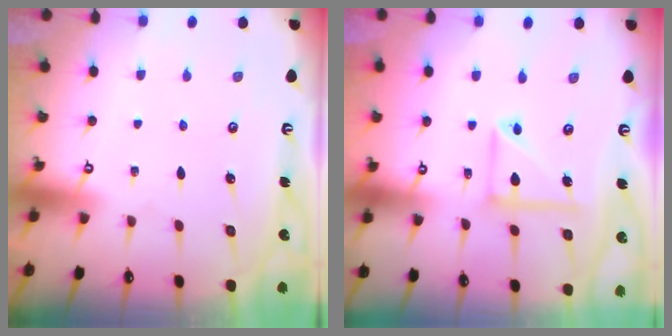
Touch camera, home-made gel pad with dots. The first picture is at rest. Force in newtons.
{"total": 10.4, "press": 10.4, "slide": 0.9}